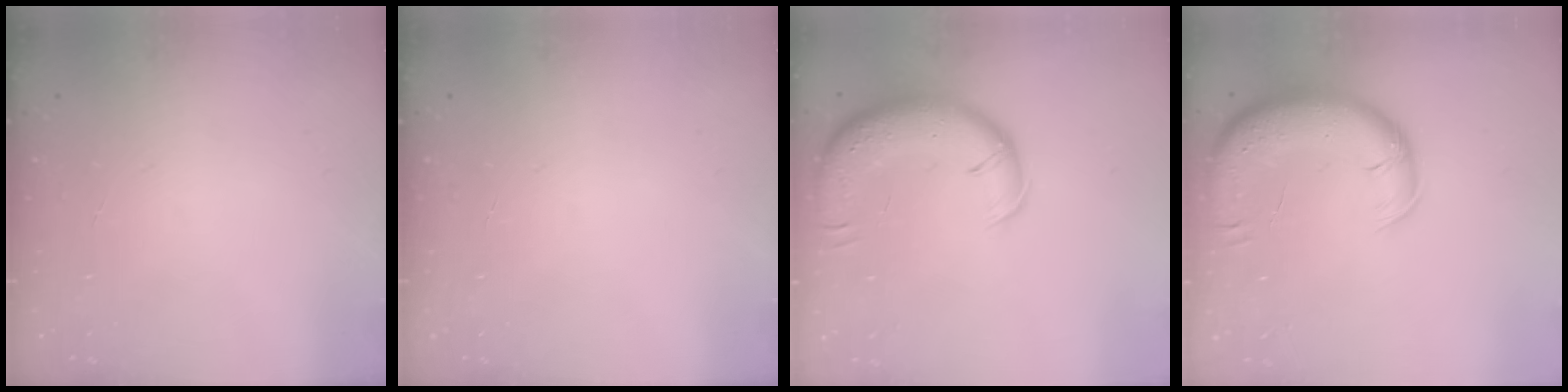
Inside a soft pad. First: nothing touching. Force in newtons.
{"total": 0.0}
{"total": 13.4, "press": 12.9, "slide": 3.5}
{"total": 13.2, "press": 12.8, "slide": 3.3}